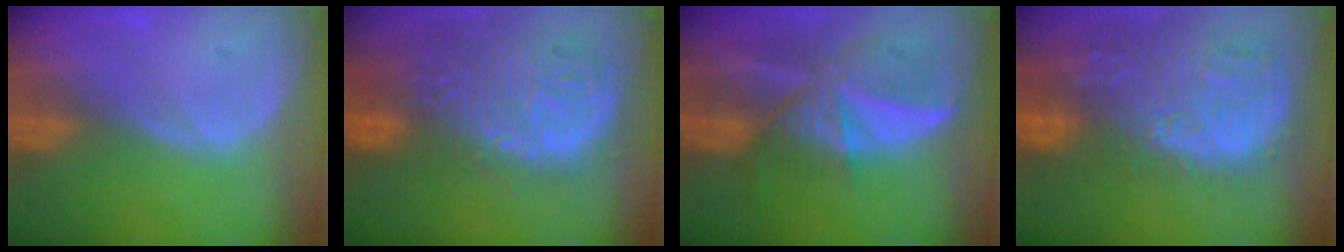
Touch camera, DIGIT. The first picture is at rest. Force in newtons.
{"total": 15.3, "press": 12.7, "slide": 8.5}
{"total": 9.4, "press": 8.3, "slide": 4.6}
{"total": 15.8, "press": 13.2, "slide": 8.8}